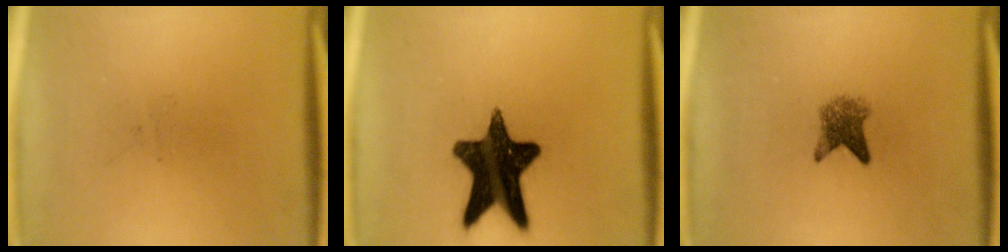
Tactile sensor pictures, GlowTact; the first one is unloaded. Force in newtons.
{"total": 16.2}
{"total": 3.3}